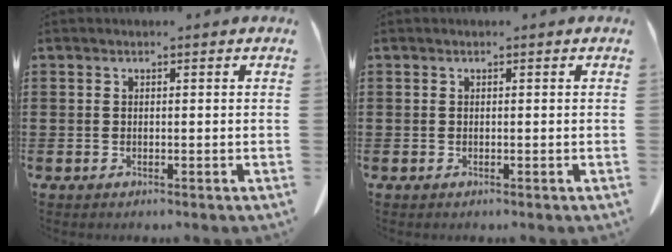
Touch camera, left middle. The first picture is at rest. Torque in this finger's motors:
{"motor_torque": [-1.02, -1.12, 0.05, 0.01]}